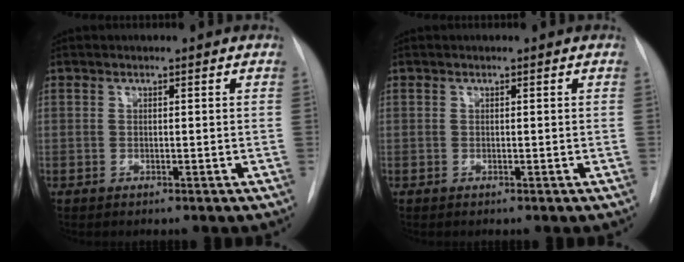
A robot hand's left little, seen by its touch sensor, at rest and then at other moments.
{"total": 0.0}